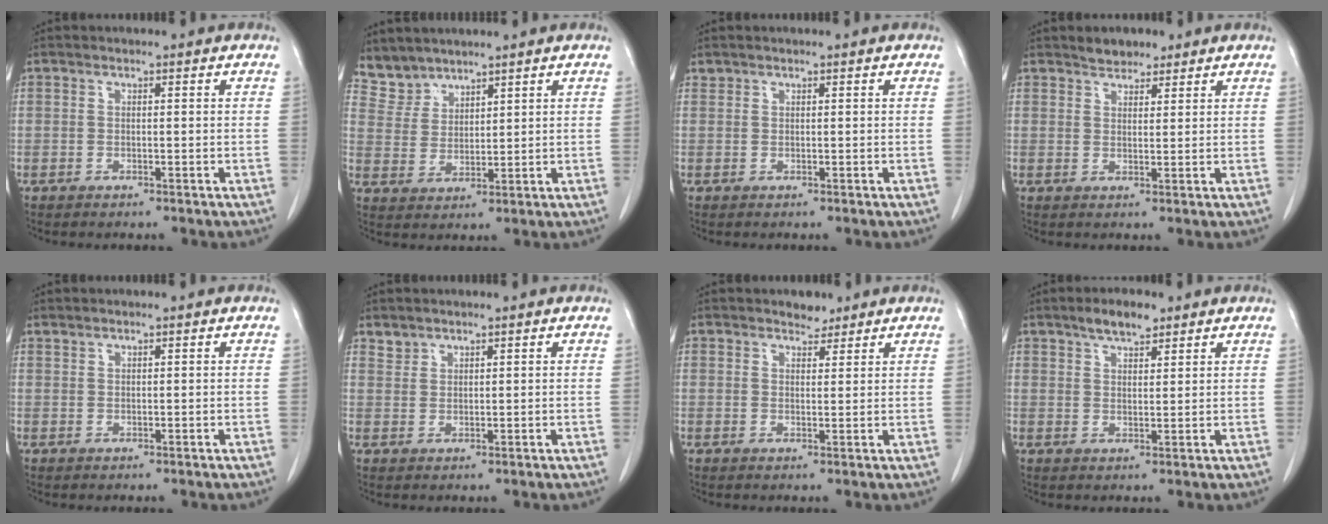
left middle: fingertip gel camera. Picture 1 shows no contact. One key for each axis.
{"total": 4.9, "fx": 4.5, "fy": 1.7, "fz": -0.3, "tx": 0.003, "ty": 0.008, "tz": 0.104}
{"total": 0.5, "fx": 0.5, "fy": 0.2, "fz": -0.1, "tx": -0.003, "ty": 0.004, "tz": 0.010}
{"total": 3.0, "fx": 2.5, "fy": 1.4, "fz": 0.8, "tx": -0.016, "ty": 0.006, "tz": 0.040}
{"total": 0.6, "fx": 0.6, "fy": 0.0, "fz": 0.0, "tx": -0.003, "ty": 0.000, "tz": 0.014}
{"total": 1.6, "fx": 1.5, "fy": 0.7, "fz": -0.2, "tx": 0.008, "ty": 0.004, "tz": 0.028}
{"total": 2.3, "fx": 2.0, "fy": 1.0, "fz": 0.5, "tx": -0.008, "ty": -0.004, "tz": 0.030}
{"total": 4.4, "fx": 3.3, "fy": 1.4, "fz": 2.5, "tx": -0.049, "ty": 0.004, "tz": 0.058}